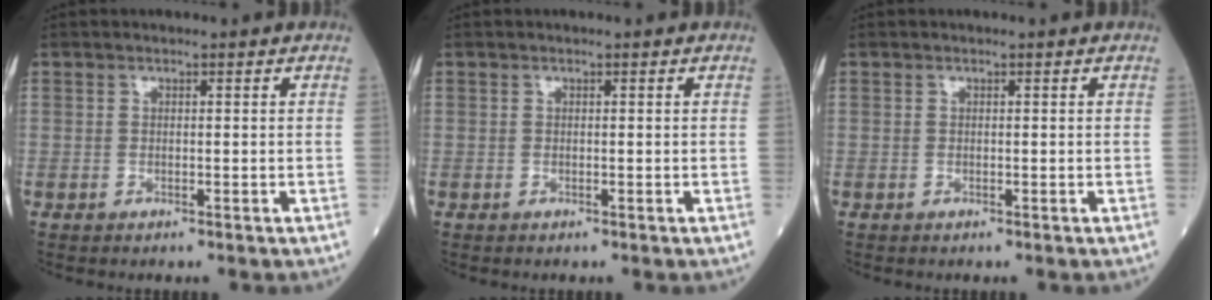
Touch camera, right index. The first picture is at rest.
{"total": 0.0}
{"total": 0.0}